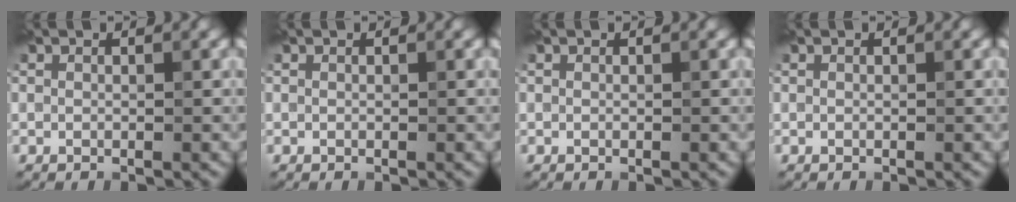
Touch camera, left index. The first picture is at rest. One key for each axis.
{"total": 0.0}
{"total": 0.0}
{"total": 0.0}